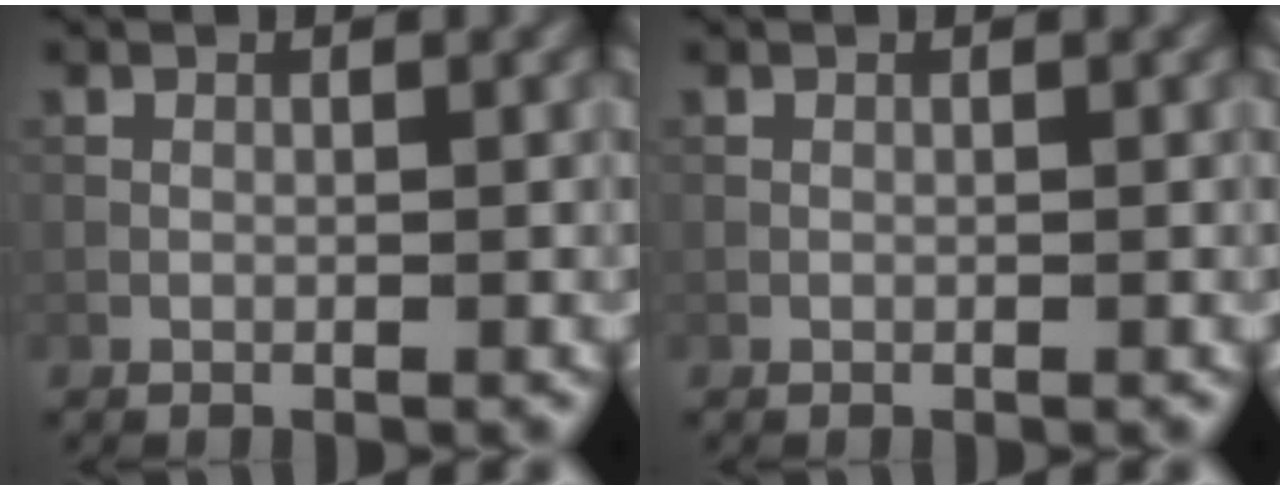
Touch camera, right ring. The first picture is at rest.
{"total": 0.0}